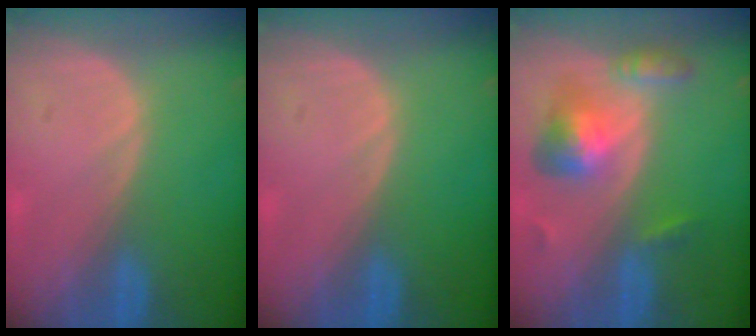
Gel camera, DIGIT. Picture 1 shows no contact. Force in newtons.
{"total": 0.0}
{"total": 6.5, "press": 6.0, "slide": 2.5}